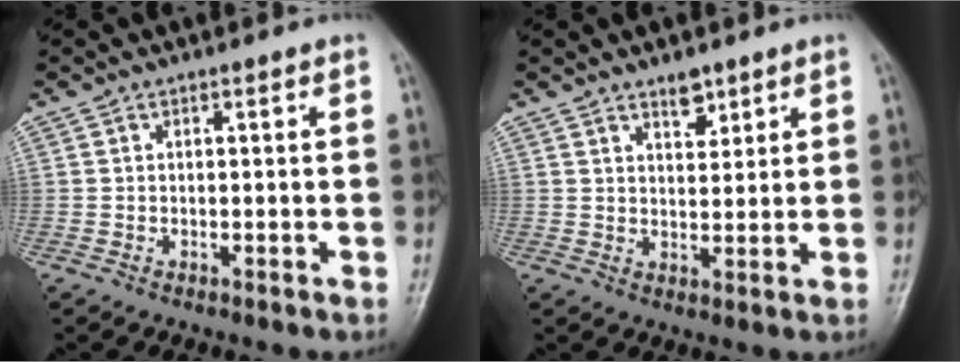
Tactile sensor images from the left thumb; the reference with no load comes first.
{"total": 3.8, "force": [2.7, 1.8, 2.0], "torque": [-0.014, -0.019, 0.045]}